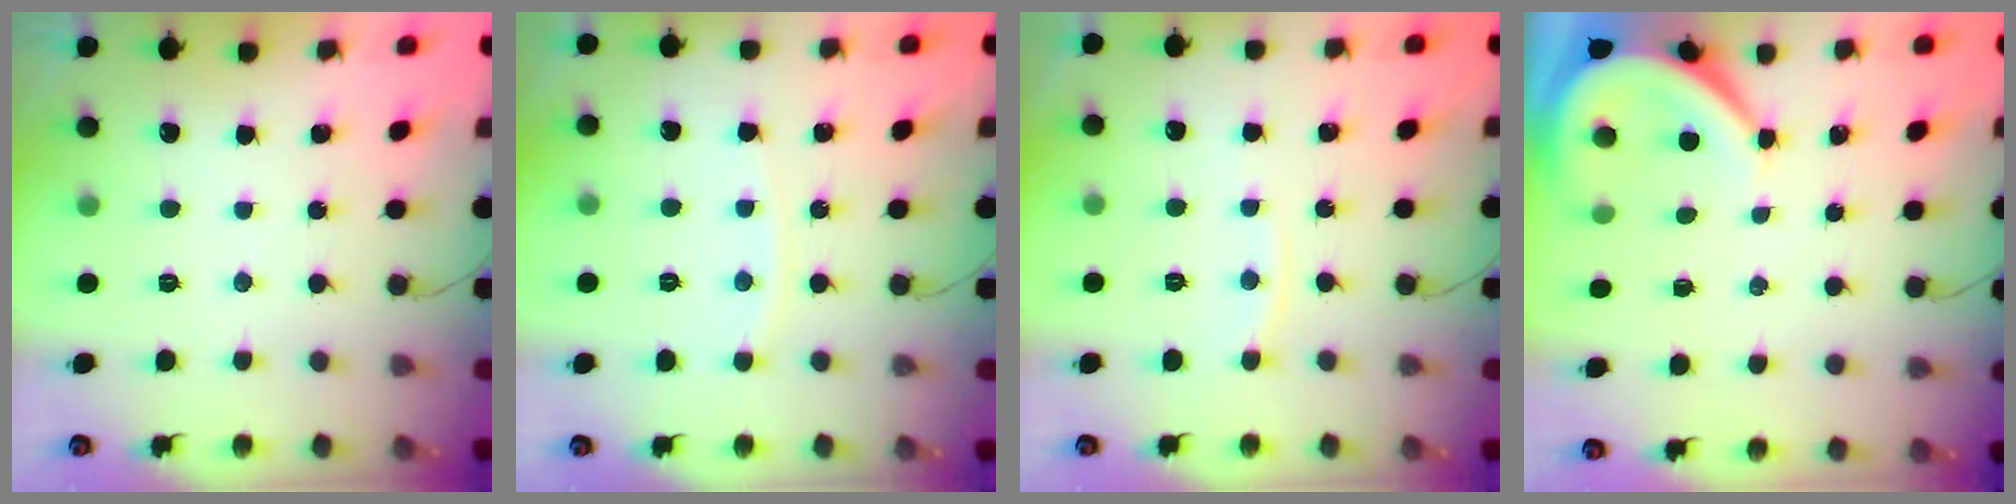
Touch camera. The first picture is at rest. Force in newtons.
{"total": 3.9, "press": 3.9, "slide": 0.4}
{"total": 3.9, "press": 3.9, "slide": 0.5}
{"total": 6.7, "press": 6.7, "slide": 0.7}